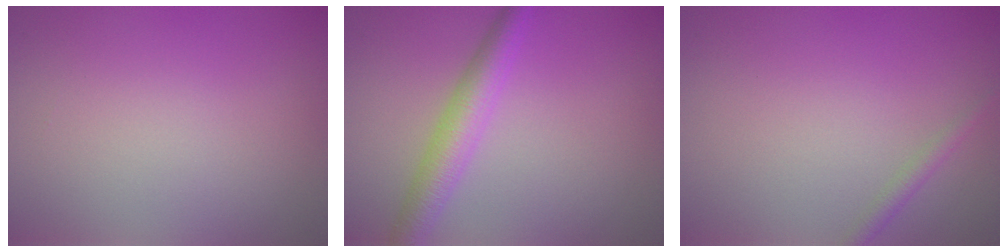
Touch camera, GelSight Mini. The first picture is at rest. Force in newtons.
{"total": 3.6, "press": 3.6, "slide": 0.1}
{"total": 1.2, "press": 1.2, "slide": 0.0}